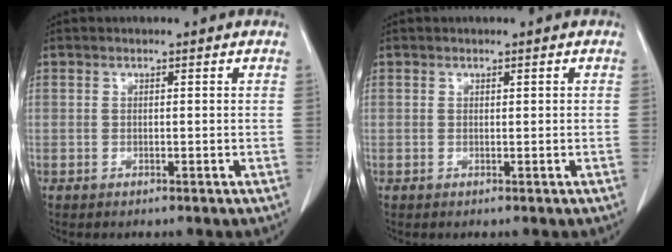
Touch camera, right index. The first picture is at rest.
{"total": 0.0}